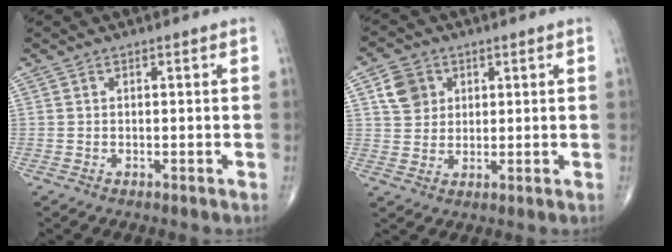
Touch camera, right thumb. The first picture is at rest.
{"total": 6.2, "force": [2.3, 5.2, 2.4], "torque": [-0.023, -0.003, 0.042]}